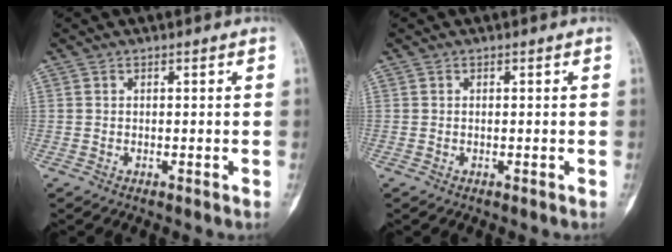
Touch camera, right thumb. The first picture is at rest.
{"total": 0.0}